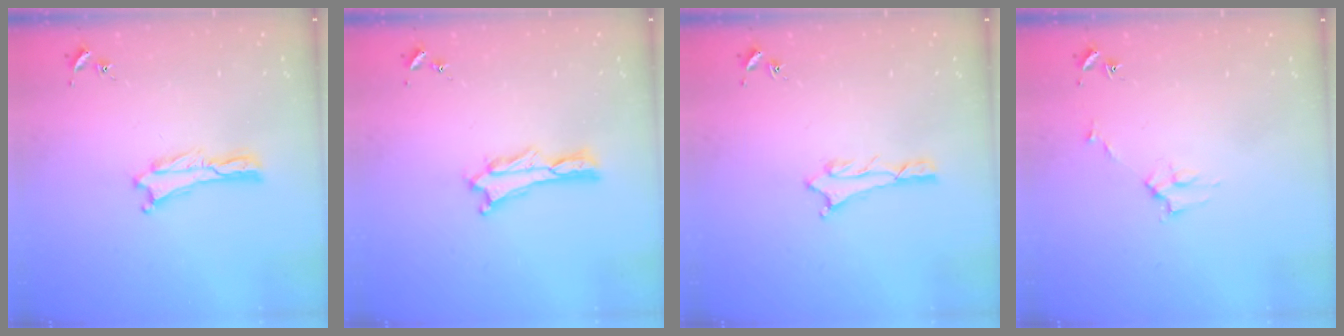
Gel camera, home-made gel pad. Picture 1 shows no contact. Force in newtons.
{"total": 0.9, "press": 0.9, "slide": 0.2}
{"total": 0.7, "press": 0.7, "slide": 0.2}
{"total": 2.7, "press": 2.7, "slide": 0.3}